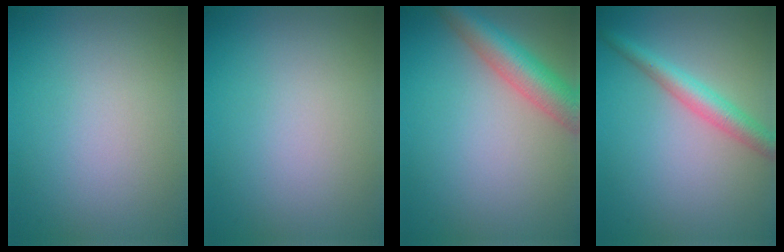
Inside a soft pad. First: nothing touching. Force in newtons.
{"total": 0.0}
{"total": 5.7, "press": 5.7, "slide": 0.2}
{"total": 3.4, "press": 3.4, "slide": 0.2}